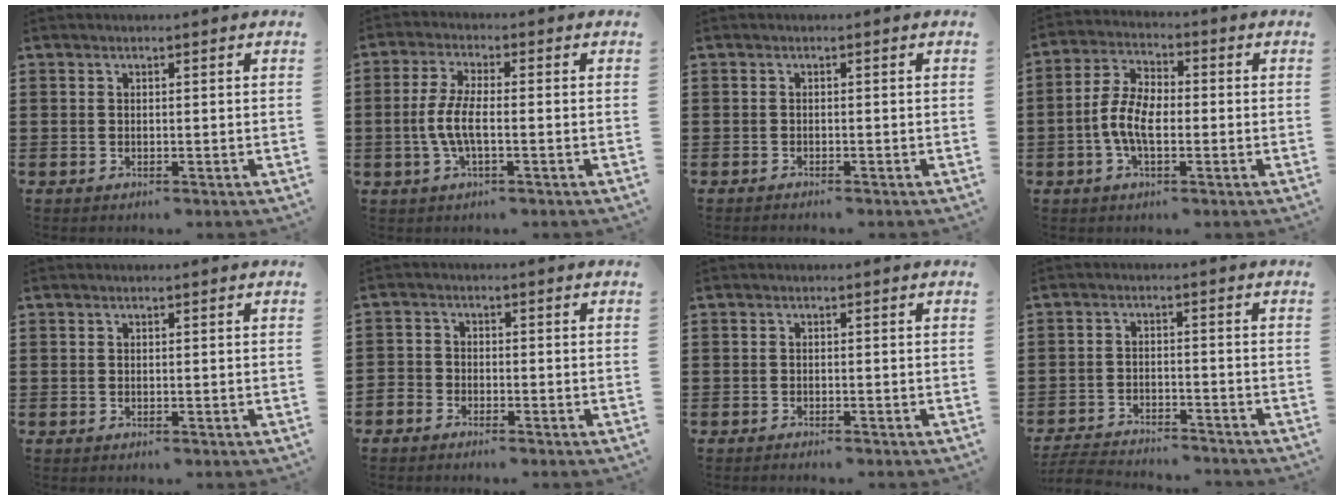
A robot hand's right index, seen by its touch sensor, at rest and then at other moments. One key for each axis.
{"total": 5.5, "fx": -1.2, "fy": 1.7, "fz": 5.1, "tx": -0.126, "ty": -0.007, "tz": -0.033}
{"total": 0.7, "fx": -0.6, "fy": 0.0, "fz": 0.0, "tx": -0.003, "ty": -0.001, "tz": -0.014}
{"total": 6.8, "fx": -1.6, "fy": 3.3, "fz": 5.7, "tx": -0.141, "ty": -0.003, "tz": -0.040}
{"total": 0.0}
{"total": 2.1, "fx": -2.0, "fy": 0.7, "fz": -0.2, "tx": -0.004, "ty": 0.002, "tz": -0.045}
{"total": 0.8, "fx": -0.8, "fy": 0.0, "fz": 0.0, "tx": -0.002, "ty": 0.000, "tz": -0.016}
{"total": 4.4, "fx": -4.4, "fy": 0.2, "fz": 0.4, "tx": -0.021, "ty": -0.001, "tz": -0.095}